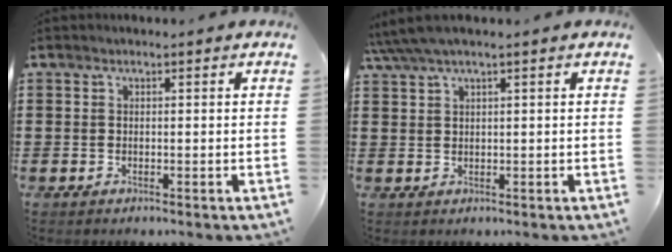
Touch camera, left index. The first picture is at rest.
{"total": 2.2, "force": [1.2, 0.1, 1.8], "torque": [-0.043, -0.002, 0.020]}